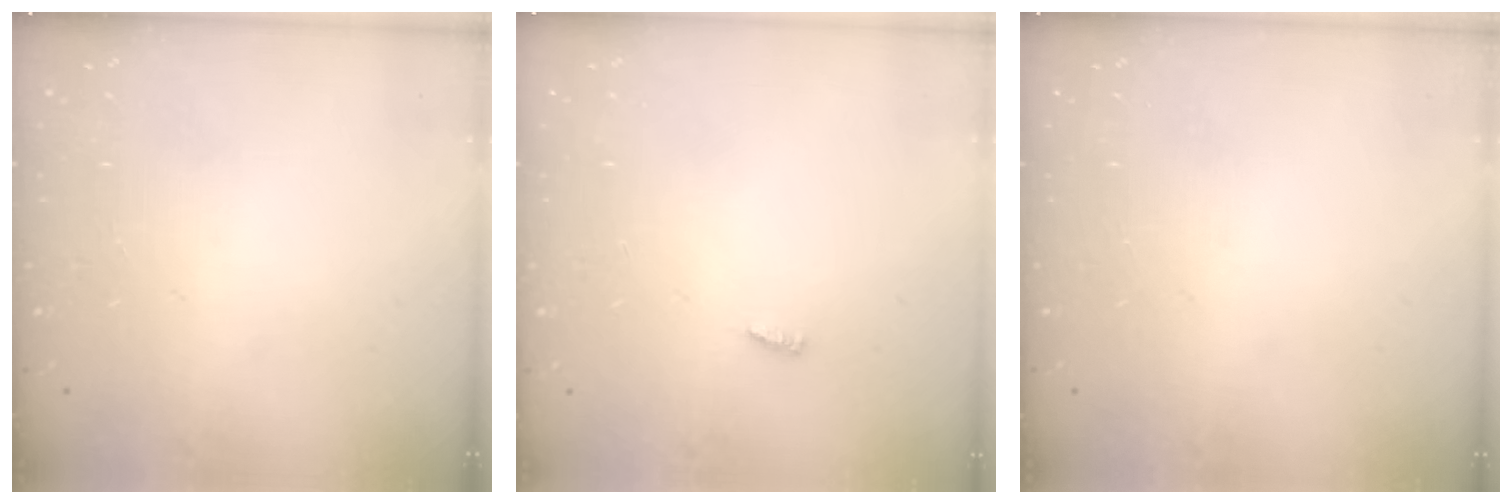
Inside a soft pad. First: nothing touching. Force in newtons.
{"total": 2.8, "press": 2.7, "slide": 0.3}
{"total": 0.0}